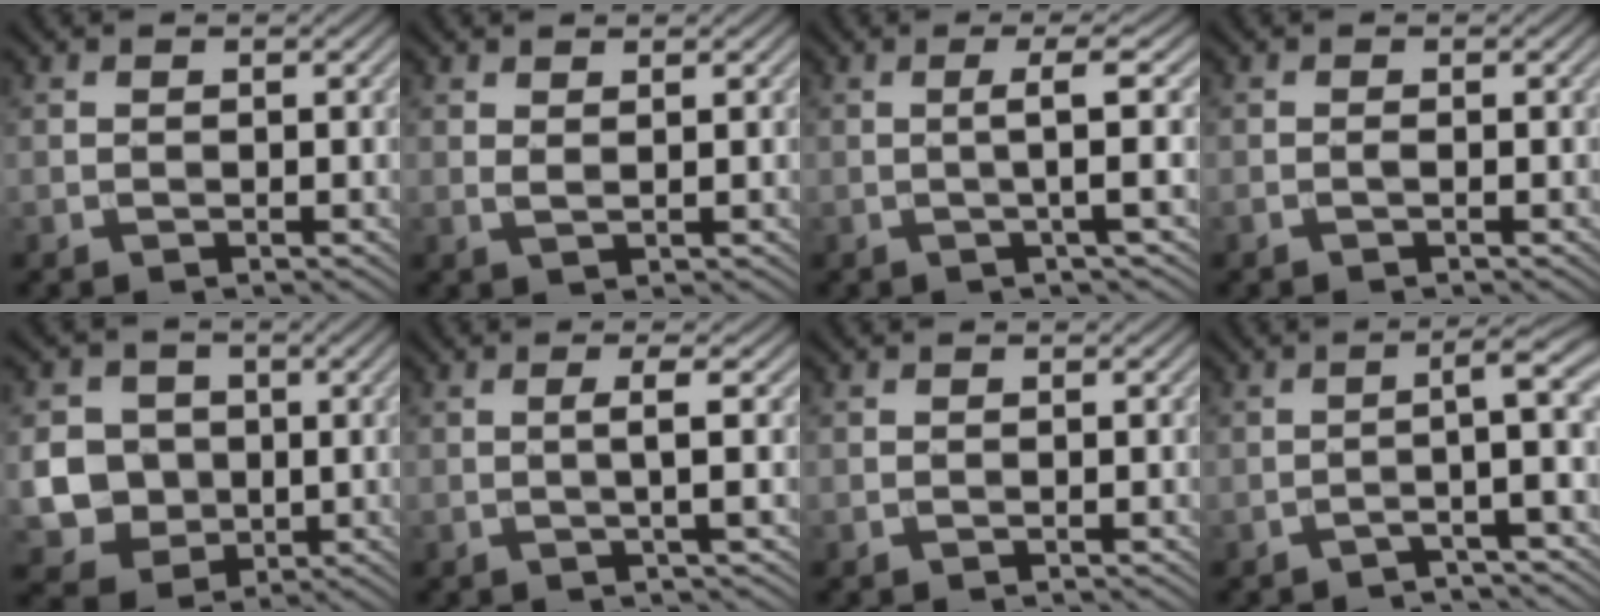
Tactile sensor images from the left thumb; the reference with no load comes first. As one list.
[{"total": 1.2, "force": [0.8, 0.2, 0.9], "torque": [-0.024, 0.001, 0.016]}, {"total": 4.1, "force": [0.1, 0.0, 4.1], "torque": [-0.070, 0.013, -0.008]}, {"total": 0.6, "force": [-0.2, 0.0, 0.5], "torque": [-0.011, 0.001, -0.006]}, {"total": 8.4, "force": [0.1, 7.7, 3.2], "torque": [-0.100, -0.012, -0.016]}, {"total": 2.5, "force": [0.2, 0.0, 2.5], "torque": [-0.048, 0.005, -0.004]}, {"total": 0.0}, {"total": 4.7, "force": [-1.5, 0.1, 4.4], "torque": [-0.060, 0.019, -0.050]}]